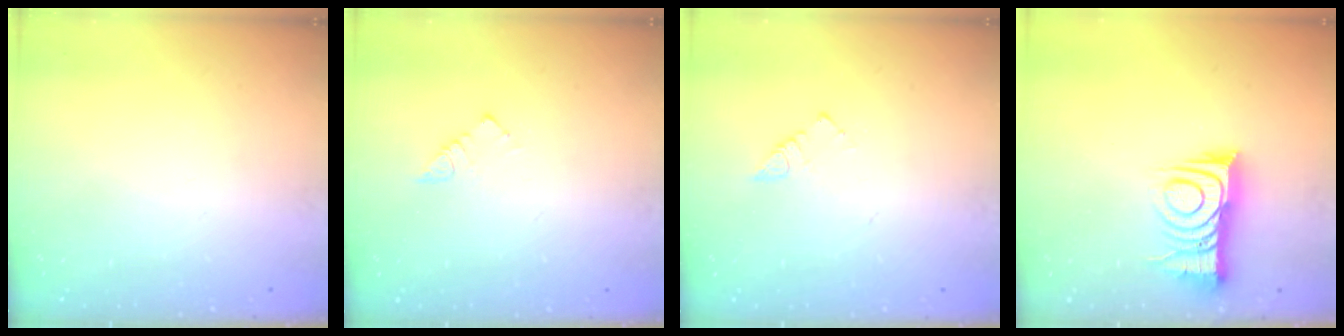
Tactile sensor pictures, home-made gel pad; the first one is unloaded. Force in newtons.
{"total": 3.6, "press": 3.6, "slide": 0.2}
{"total": 2.7, "press": 2.7, "slide": 0.4}
{"total": 10.6, "press": 10.6, "slide": 1.0}